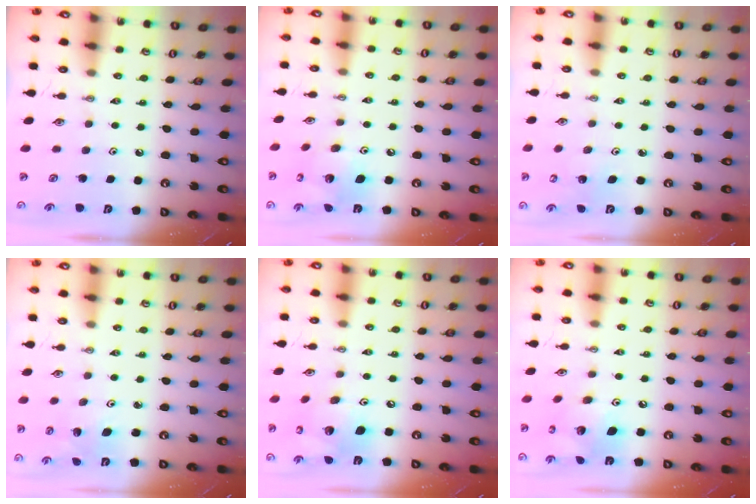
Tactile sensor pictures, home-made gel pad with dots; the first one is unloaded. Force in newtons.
{"total": 11.5, "press": 11.5, "slide": 0.6}
{"total": 2.7, "press": 2.7, "slide": 0.2}
{"total": 3.4, "press": 3.2, "slide": 1.3}
{"total": 15.6, "press": 15.4, "slide": 2.8}
{"total": 12.3, "press": 12.2, "slide": 1.1}